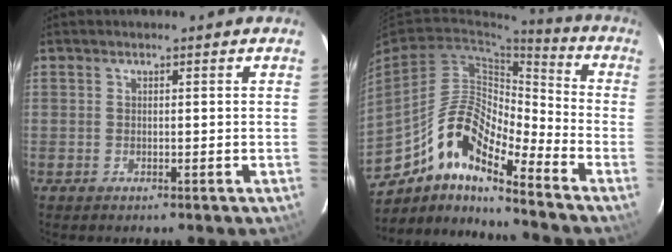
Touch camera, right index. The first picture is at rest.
{"total": 14.5, "force": [-10.0, 3.7, 9.8], "torque": [-0.168, 0.006, -0.194]}